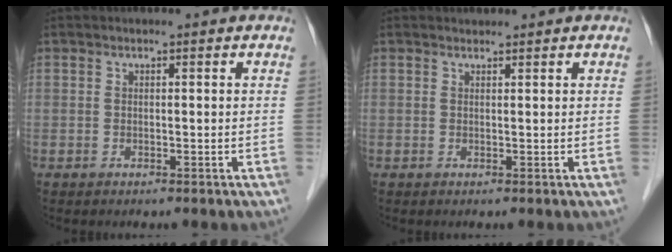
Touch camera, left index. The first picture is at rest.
{"total": 0.8, "force": [0.8, 0.2, 0.0], "torque": [-0.011, 0.005, 0.015]}